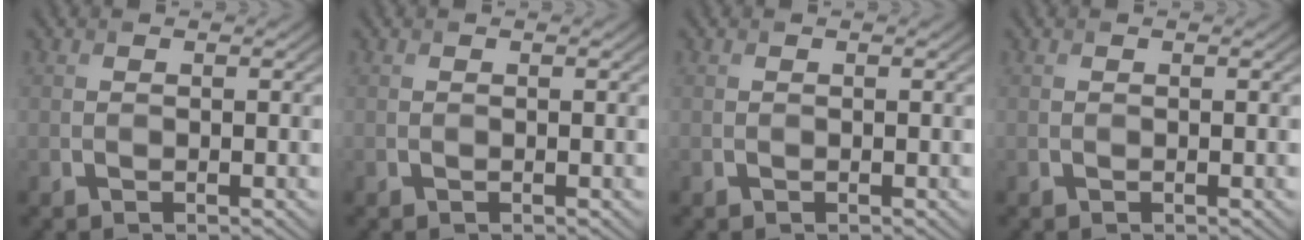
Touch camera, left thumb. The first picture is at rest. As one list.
[{"total": 0.0}, {"total": 0.0}, {"total": 0.0}]